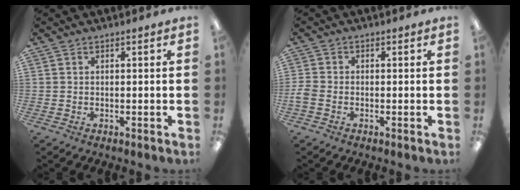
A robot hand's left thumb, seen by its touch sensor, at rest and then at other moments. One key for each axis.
{"total": 2.4, "fx": -1.0, "fy": 1.7, "fz": 1.3, "tx": -0.026, "ty": 0.002, "tz": -0.018}